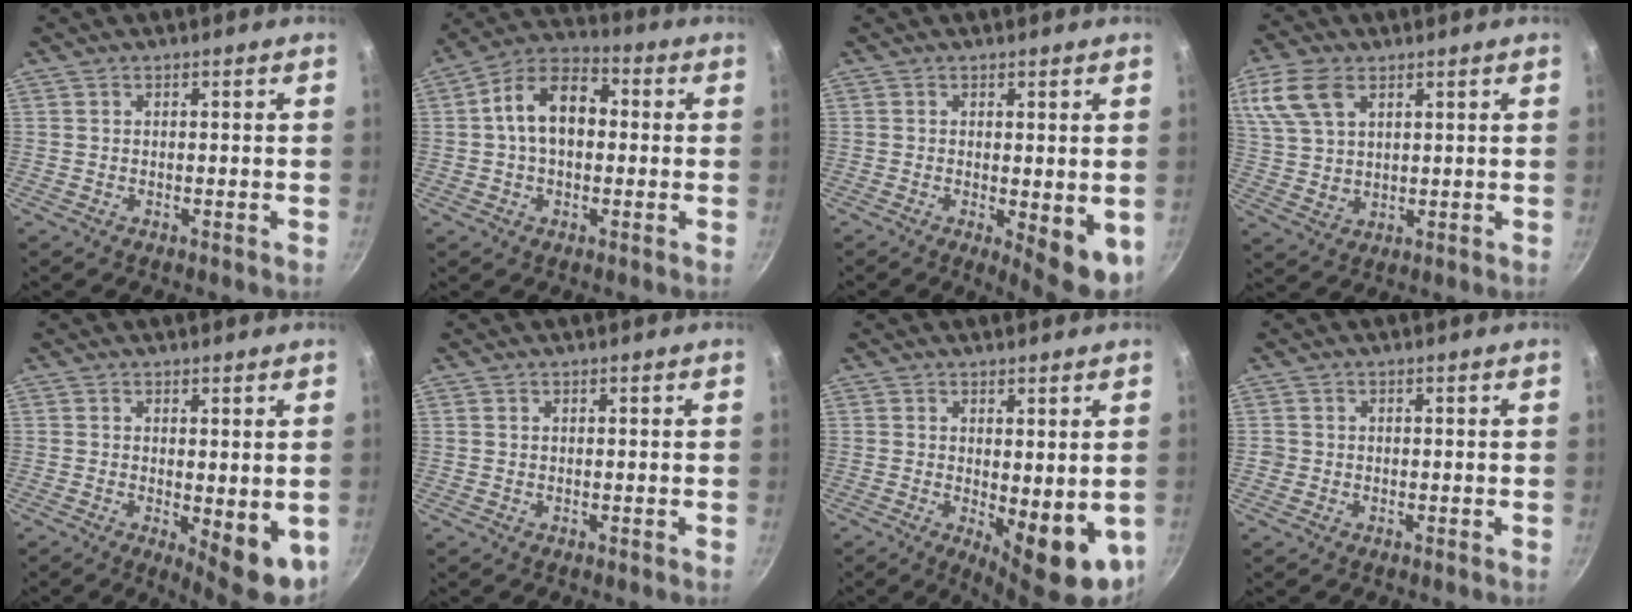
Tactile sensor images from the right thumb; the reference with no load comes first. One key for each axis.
{"total": 12.0, "fx": 0.9, "fy": 7.8, "fz": 9.0, "tx": -0.119, "ty": 0.034, "tz": -0.004}
{"total": 7.6, "fx": -1.1, "fy": 2.7, "fz": 7.1, "tx": -0.080, "ty": -0.008, "tz": -0.006}
{"total": 11.9, "fx": 5.6, "fy": 7.3, "fz": 7.7, "tx": -0.156, "ty": -0.001, "tz": 0.115}
{"total": 8.4, "fx": -0.9, "fy": 3.2, "fz": 7.7, "tx": -0.085, "ty": -0.009, "tz": -0.003}
{"total": 0.0}
{"total": 10.5, "fx": -1.1, "fy": 4.2, "fz": 9.6, "tx": -0.107, "ty": -0.011, "tz": -0.001}
{"total": 1.0, "fx": -0.3, "fy": 1.0, "fz": 0.2, "tx": -0.002, "ty": 0.001, "tz": -0.007}